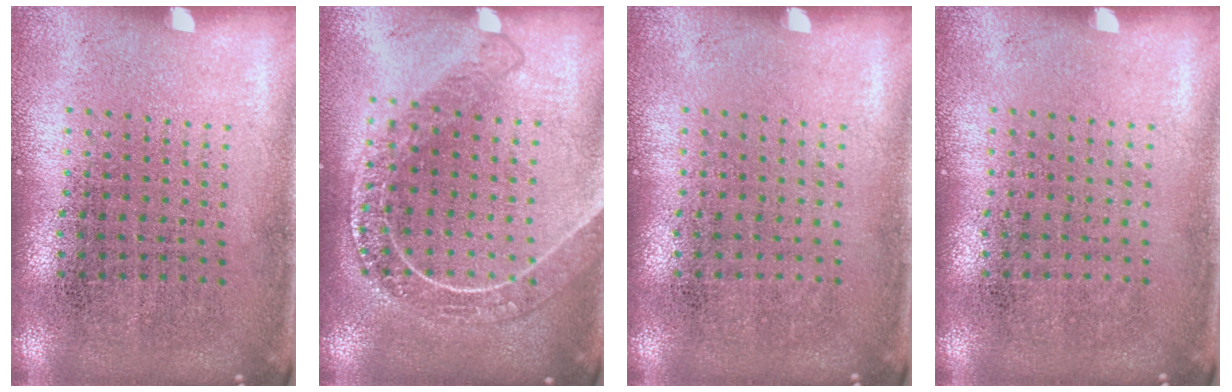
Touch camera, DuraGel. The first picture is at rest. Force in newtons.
{"total": 1.8, "press": 1.6, "slide": 0.8}
{"total": 0.0}
{"total": 0.0}